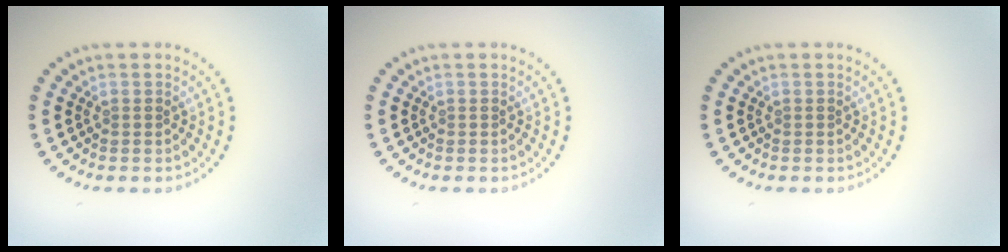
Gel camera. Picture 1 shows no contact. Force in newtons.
{"total": 0.0}
{"total": 0.0}